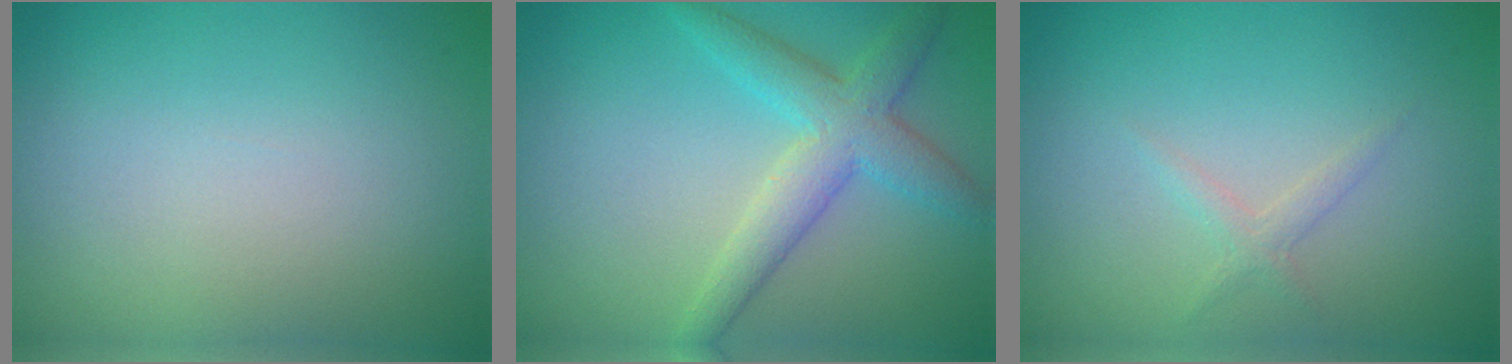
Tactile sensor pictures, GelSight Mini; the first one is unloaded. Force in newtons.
{"total": 4.4, "press": 4.4, "slide": 0.1}
{"total": 1.1, "press": 1.1, "slide": 0.0}